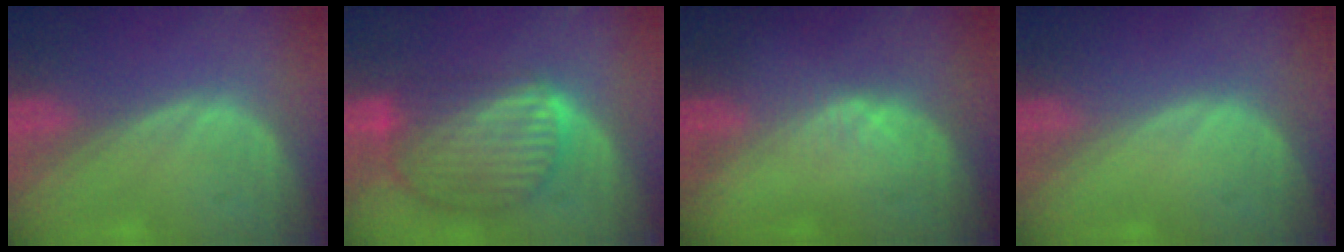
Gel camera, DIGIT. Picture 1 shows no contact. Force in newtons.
{"total": 10.2, "press": 8.7, "slide": 5.3}
{"total": 1.7, "press": 1.5, "slide": 0.8}
{"total": 0.0}